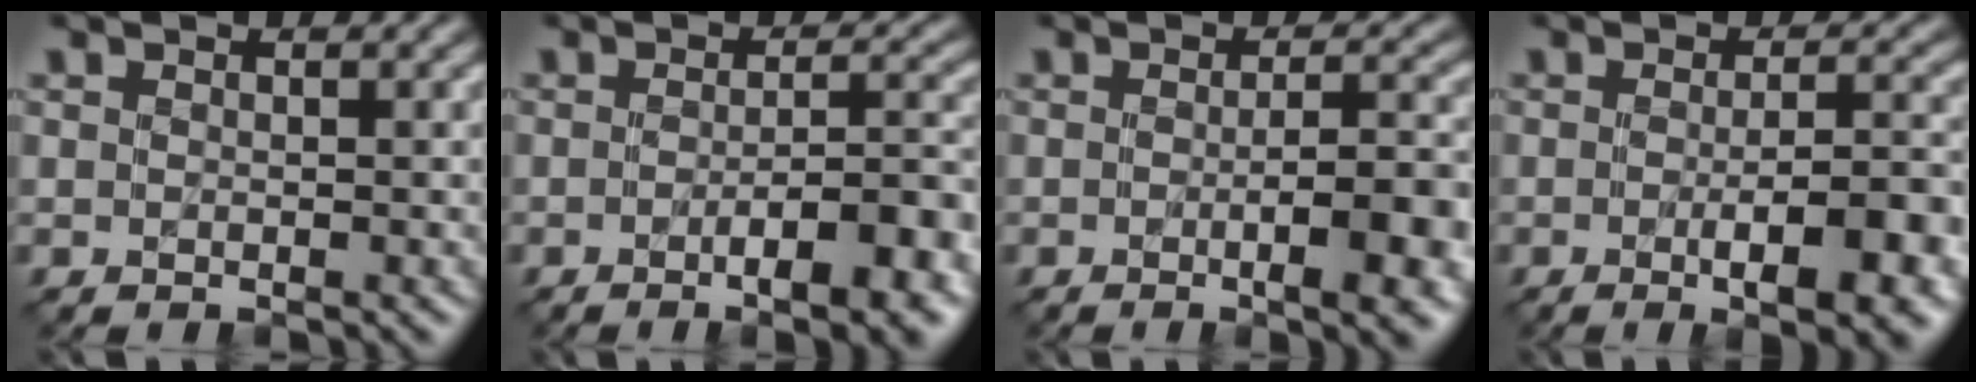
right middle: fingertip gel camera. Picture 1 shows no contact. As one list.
[{"total": 7.0, "force": [-2.9, 2.1, 6.1], "torque": [-0.072, 0.002, -0.035]}, {"total": 6.8, "force": [-1.5, 2.1, 6.3], "torque": [-0.070, -0.003, -0.010]}, {"total": 7.1, "force": [-1.9, 2.1, 6.5], "torque": [-0.080, -0.003, -0.018]}]